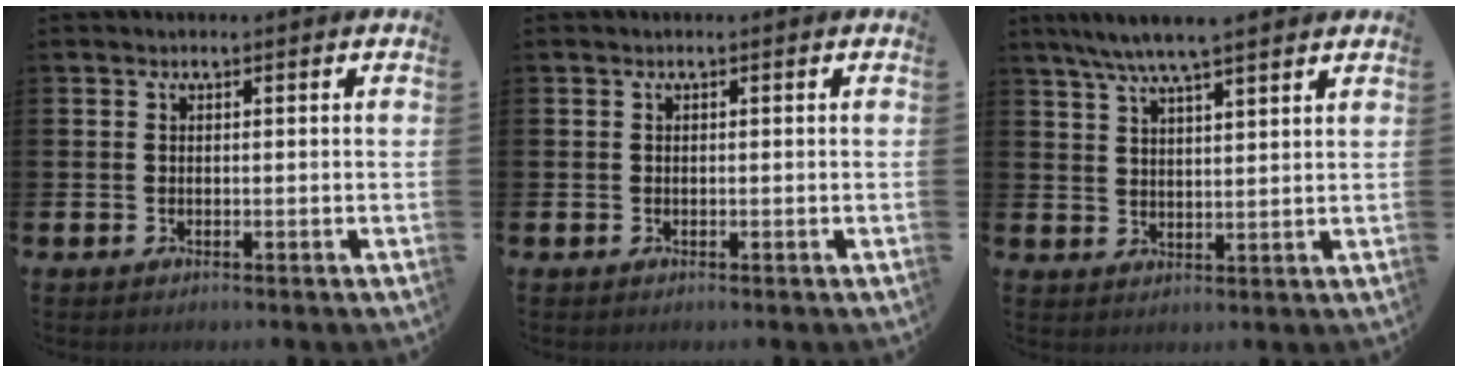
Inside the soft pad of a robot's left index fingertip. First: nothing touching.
{"total": 0.0}
{"total": 6.5, "force": [5.8, 0.4, 2.7], "torque": [-0.064, -0.017, 0.104]}